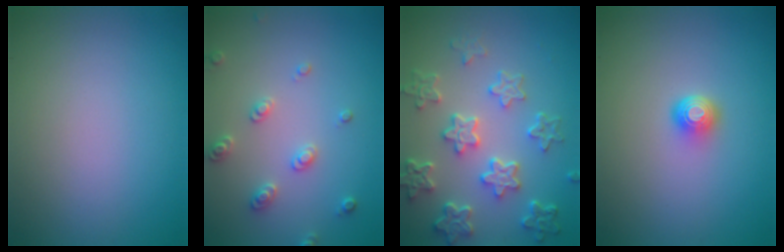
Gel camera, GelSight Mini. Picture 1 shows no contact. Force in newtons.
{"total": 2.5, "press": 2.4, "slide": 0.7}
{"total": 6.1, "press": 4.7, "slide": 4.0}
{"total": 1.6, "press": 1.3, "slide": 1.1}